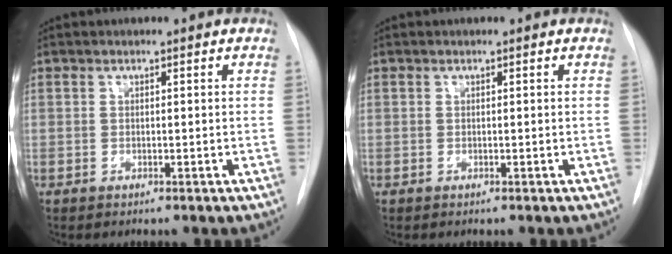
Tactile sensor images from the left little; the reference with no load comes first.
{"total": 0.0}